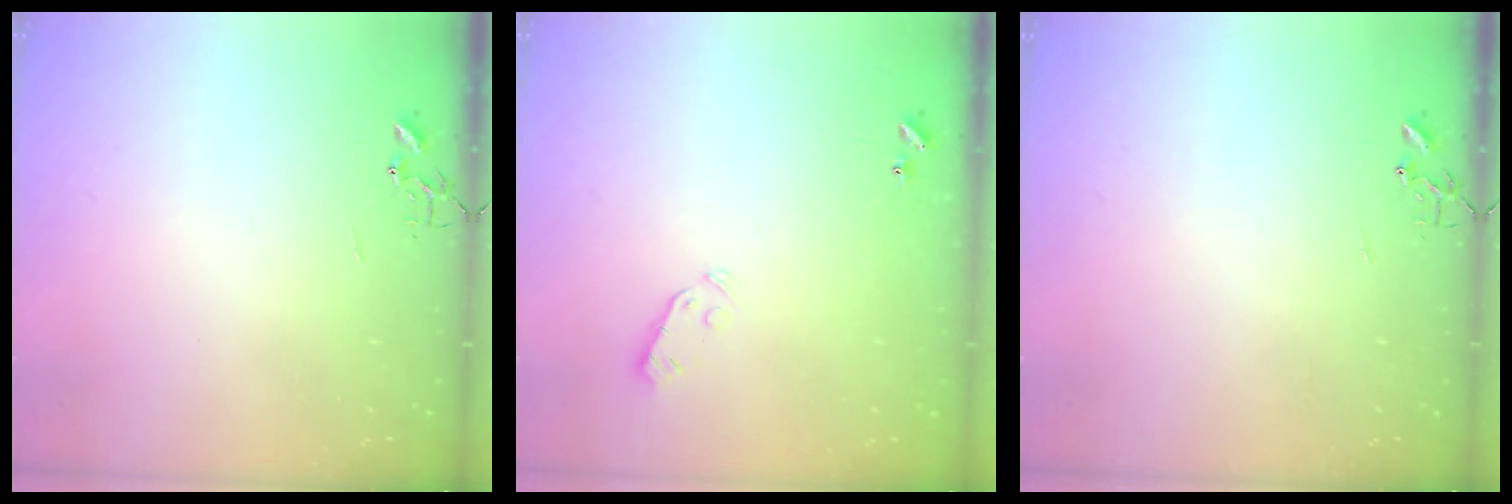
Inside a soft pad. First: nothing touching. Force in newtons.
{"total": 3.1, "press": 3.0, "slide": 0.9}
{"total": 0.0}